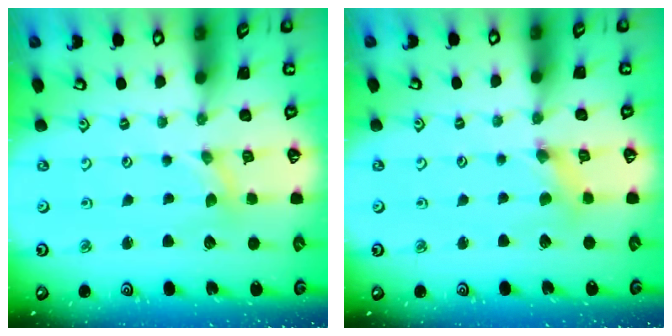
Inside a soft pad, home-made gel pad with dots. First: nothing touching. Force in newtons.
{"total": 1.9, "press": 1.9, "slide": 0.2}